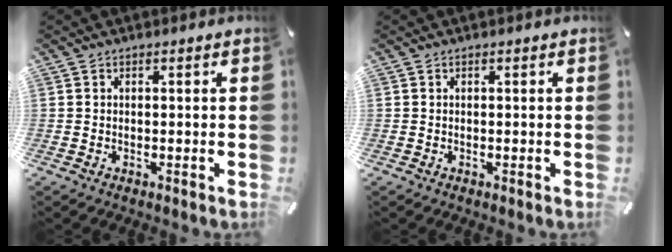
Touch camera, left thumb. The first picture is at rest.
{"total": 0.0}